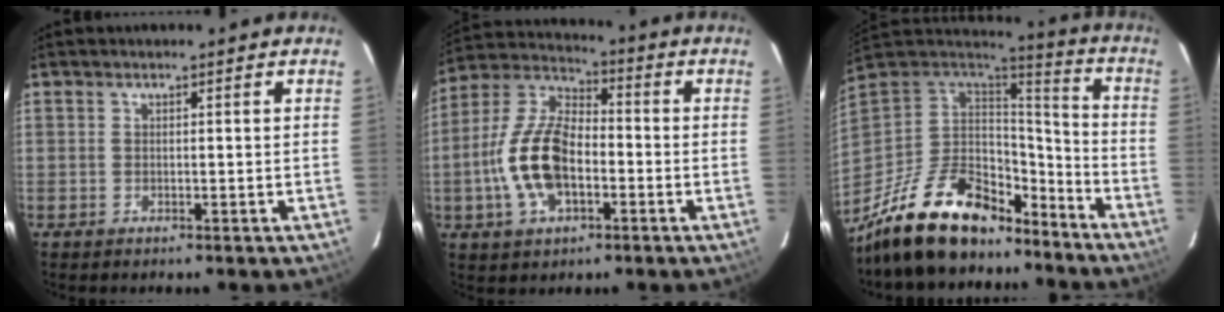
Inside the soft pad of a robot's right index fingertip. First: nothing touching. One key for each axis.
{"total": 14.3, "fx": -3.6, "fy": 7.3, "fz": 11.7, "tx": -0.250, "ty": 0.009, "tz": -0.070}
{"total": 23.6, "fx": -17.0, "fy": 10.7, "fz": 12.4, "tx": -0.256, "ty": -0.005, "tz": -0.272}